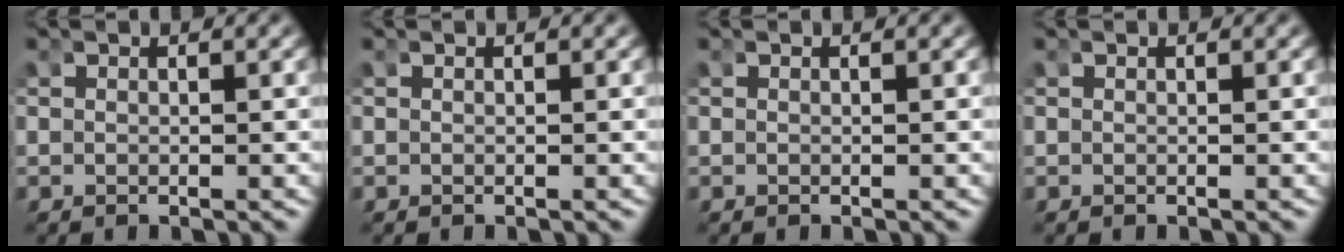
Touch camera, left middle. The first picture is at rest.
{"total": 0.0}
{"total": 0.0}
{"total": 0.0}